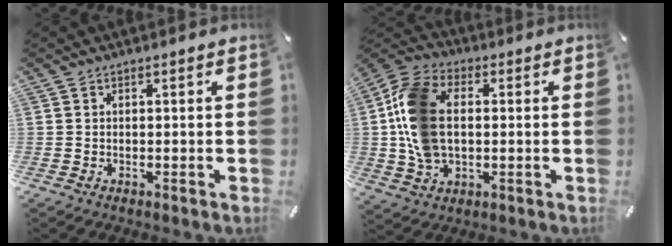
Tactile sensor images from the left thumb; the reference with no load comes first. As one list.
[{"total": 14.4, "force": [0.3, 10.1, 10.3], "torque": [-0.230, 0.014, 0.010]}]